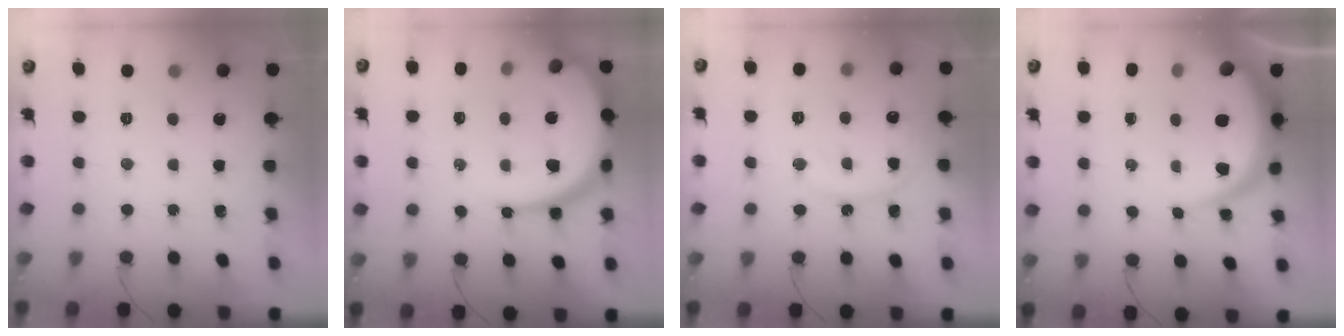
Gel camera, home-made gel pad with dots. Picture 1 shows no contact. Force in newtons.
{"total": 19.1, "press": 19.0, "slide": 1.7}
{"total": 10.5, "press": 10.5, "slide": 0.5}
{"total": 10.5, "press": 10.4, "slide": 1.1}